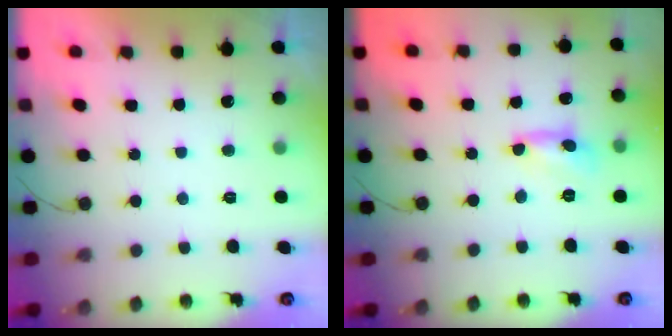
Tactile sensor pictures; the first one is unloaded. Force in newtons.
{"total": 1.8, "press": 1.8, "slide": 0.2}